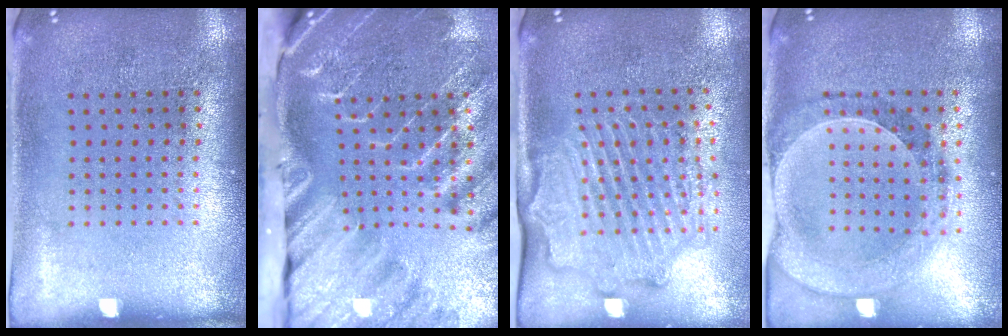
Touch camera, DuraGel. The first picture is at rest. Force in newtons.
{"total": 4.6, "press": 3.4, "slide": 3.1}
{"total": 2.2, "press": 2.2, "slide": 0.2}
{"total": 0.8, "press": 0.7, "slide": 0.3}